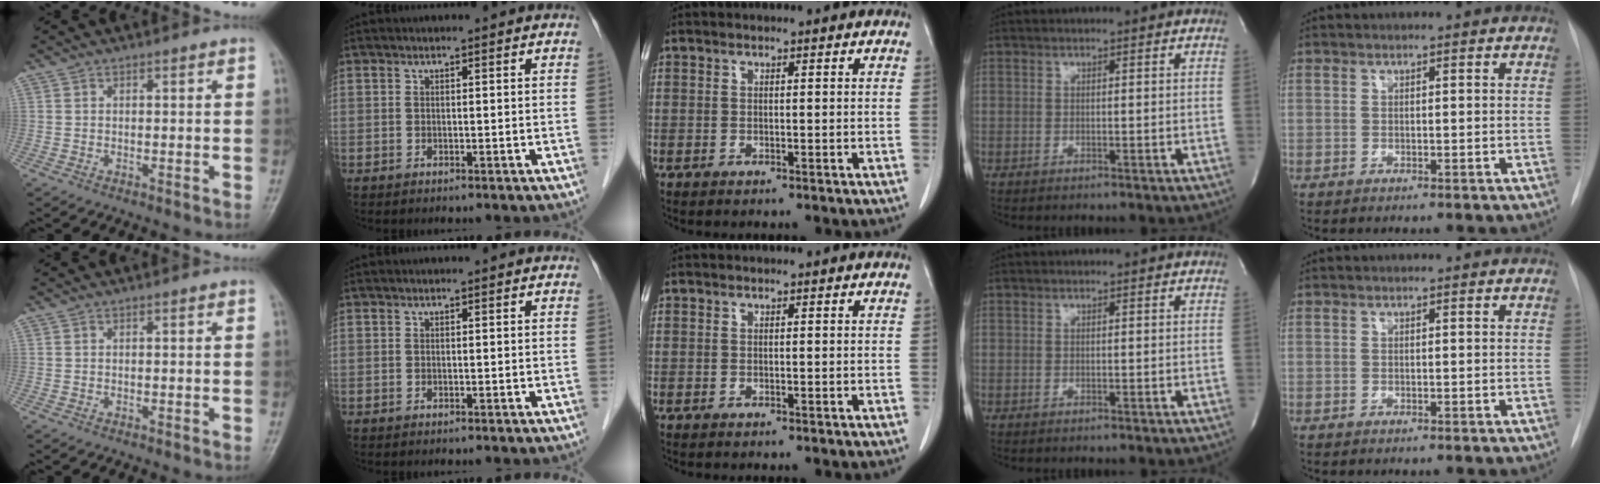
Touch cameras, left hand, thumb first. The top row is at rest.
{}